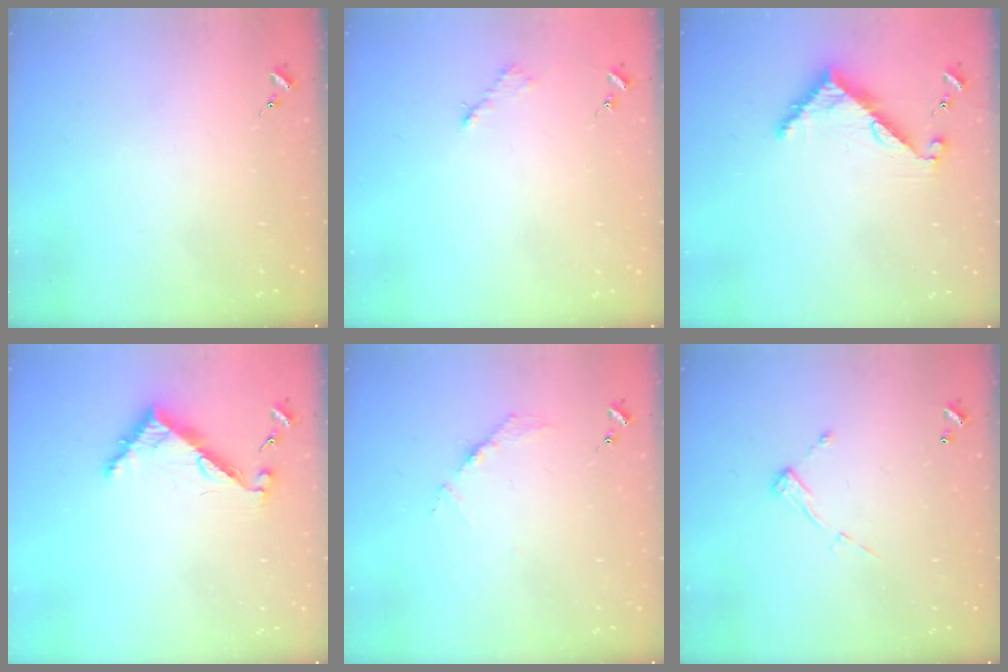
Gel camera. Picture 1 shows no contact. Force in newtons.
{"total": 2.6, "press": 2.6, "slide": 0.4}
{"total": 7.3, "press": 7.3, "slide": 0.6}
{"total": 6.7, "press": 6.6, "slide": 0.6}
{"total": 3.6, "press": 3.6, "slide": 0.4}
{"total": 6.3, "press": 6.3, "slide": 0.3}